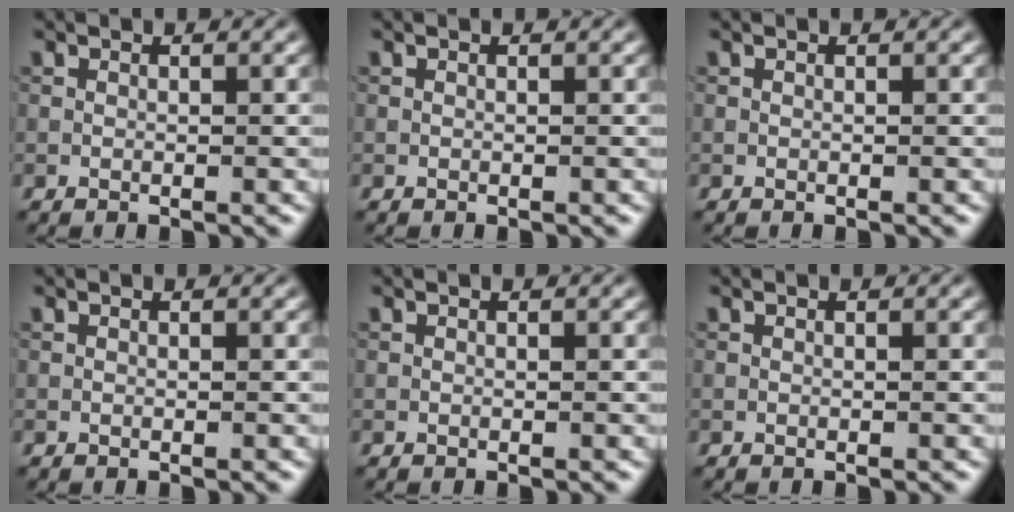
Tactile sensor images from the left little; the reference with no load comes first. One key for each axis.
{"total": 0.0}
{"total": 0.0}
{"total": 0.0}
{"total": 0.0}
{"total": 0.0}